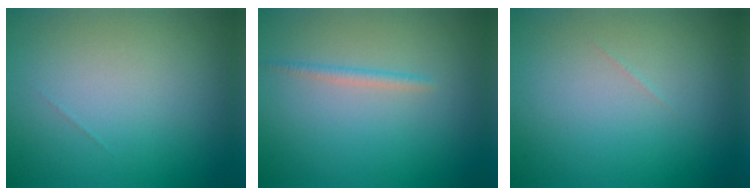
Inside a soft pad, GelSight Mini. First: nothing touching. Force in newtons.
{"total": 1.0, "press": 1.0, "slide": 0.1}
{"total": 0.0}